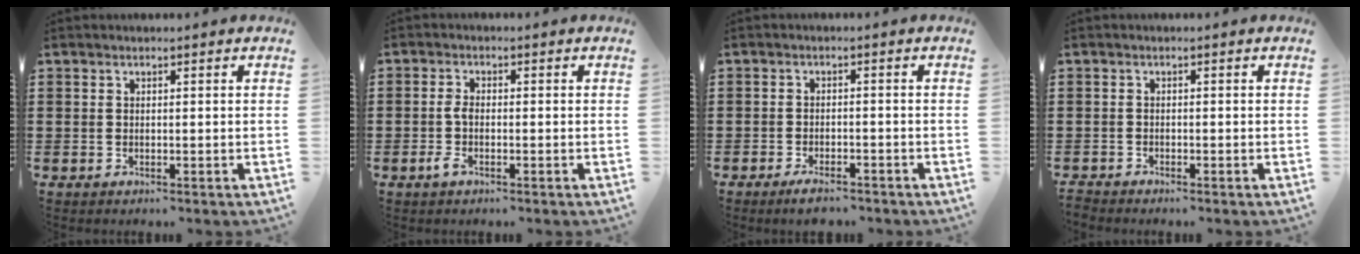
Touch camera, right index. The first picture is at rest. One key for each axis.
{"total": 2.4, "fx": -0.7, "fy": 0.8, "fz": 2.1, "tx": -0.063, "ty": -0.008, "tz": -0.020}
{"total": 2.6, "fx": -2.4, "fy": 0.4, "fz": 0.9, "tx": -0.019, "ty": 0.004, "tz": -0.046}
{"total": 1.2, "fx": -1.2, "fy": 0.1, "fz": -0.1, "tx": -0.002, "ty": 0.002, "tz": -0.026}